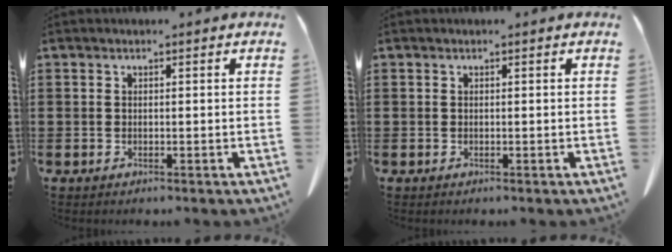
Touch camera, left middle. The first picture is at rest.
{"total": 0.0}